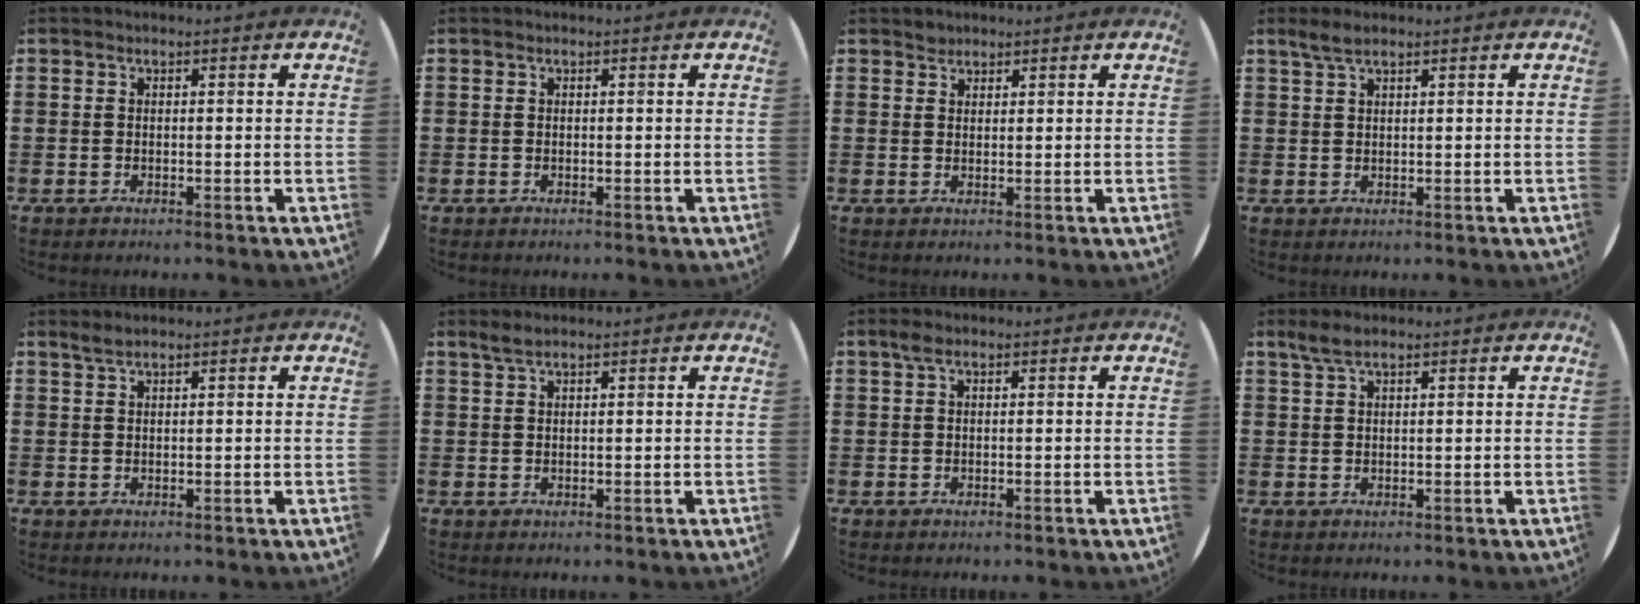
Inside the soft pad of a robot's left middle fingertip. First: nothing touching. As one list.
[{"total": 0.0}, {"total": 1.3, "force": [1.2, 0.6, -0.1], "torque": [0.002, 0.002, 0.023]}, {"total": 2.0, "force": [1.6, 0.4, 1.1], "torque": [-0.023, 0.004, 0.029]}, {"total": 1.2, "force": [1.1, 0.1, 0.4], "torque": [-0.009, 0.003, 0.020]}, {"total": 1.4, "force": [1.2, 0.2, 0.7], "torque": [-0.015, 0.003, 0.022]}, {"total": 1.1, "force": [0.6, 0.5, 0.8], "torque": [-0.016, 0.006, 0.010]}, {"total": 2.2, "force": [1.7, 0.5, 1.2], "torque": [-0.026, 0.005, 0.031]}]